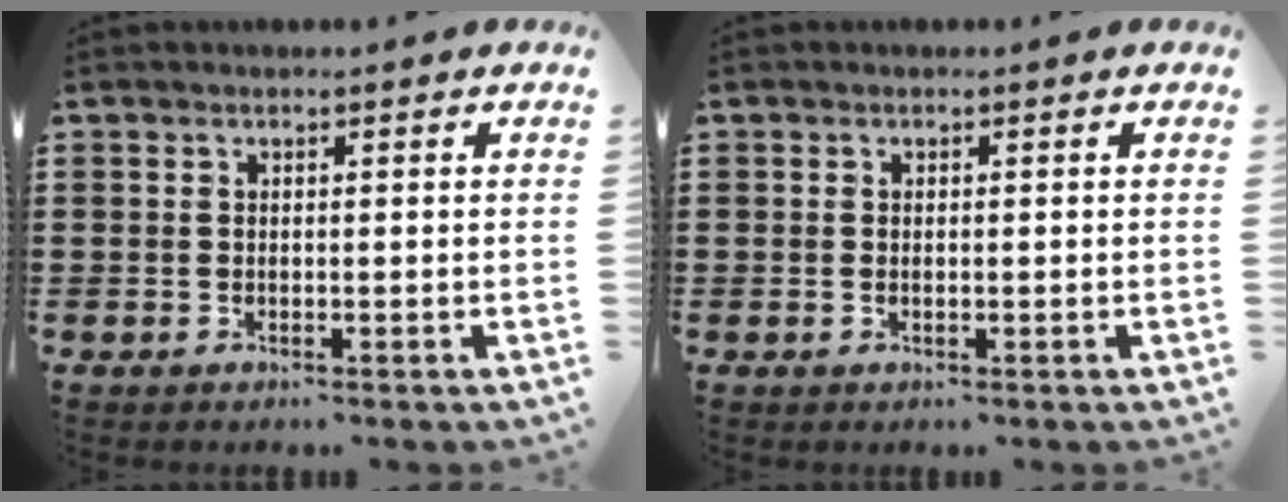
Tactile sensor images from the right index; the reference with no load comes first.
{"total": 0.7, "force": [0.0, 0.3, 0.7], "torque": [-0.015, -0.001, 0.000]}